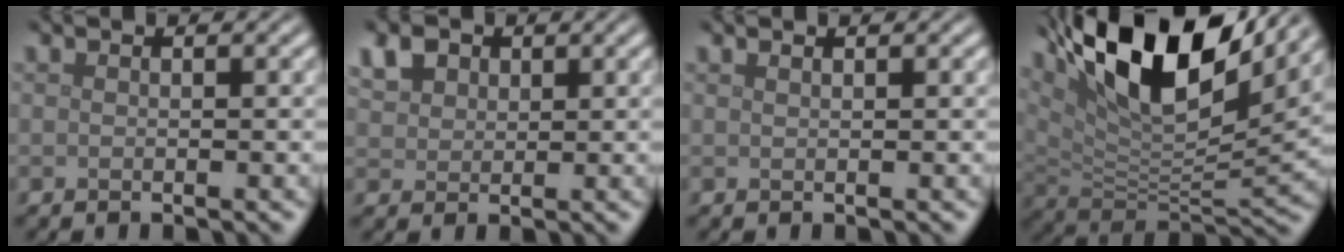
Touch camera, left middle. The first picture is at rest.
{"total": 2.9, "force": [1.5, 2.2, 1.3], "torque": [-0.034, 0.005, 0.027]}
{"total": 0.5, "force": [0.4, 0.1, 0.3], "torque": [-0.003, 0.001, 0.006]}
{"total": 14.5, "force": [8.3, 5.3, 10.6], "torque": [-0.195, 0.023, 0.147]}